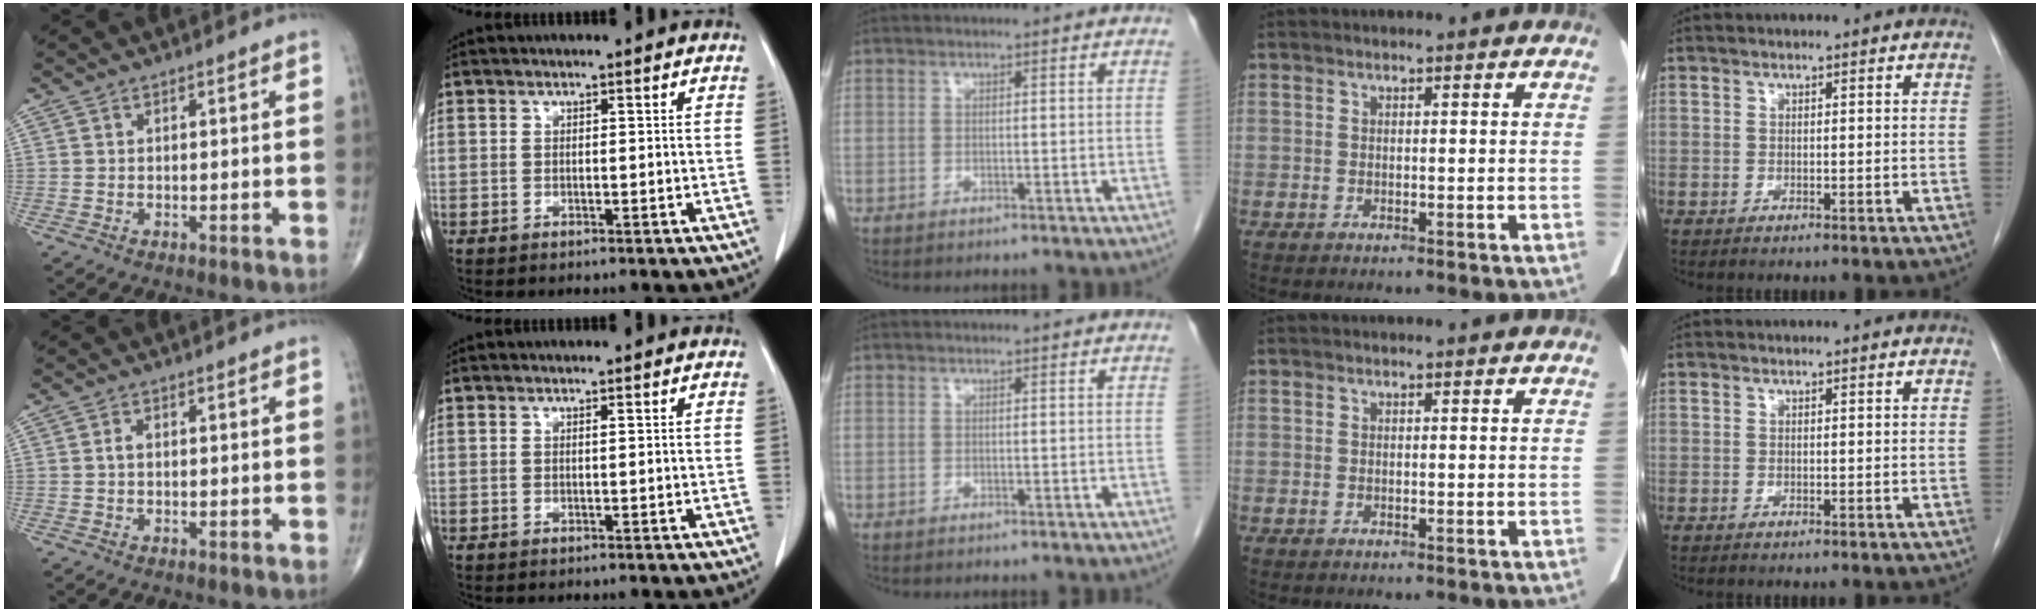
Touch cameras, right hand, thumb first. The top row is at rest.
{"thumb": {"total": 1.0, "force": [0.0, 0.6, 0.8], "torque": [-0.016, 0.001, -0.003]}}